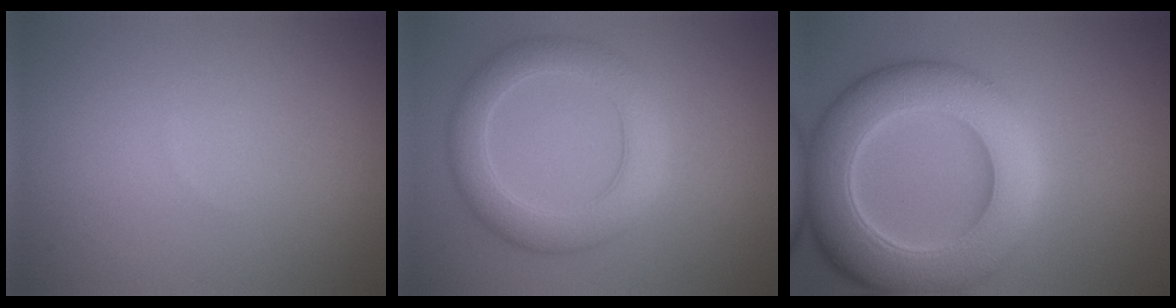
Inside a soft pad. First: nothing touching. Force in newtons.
{"total": 4.9, "press": 4.9, "slide": 0.3}
{"total": 11.0, "press": 11.0, "slide": 0.5}